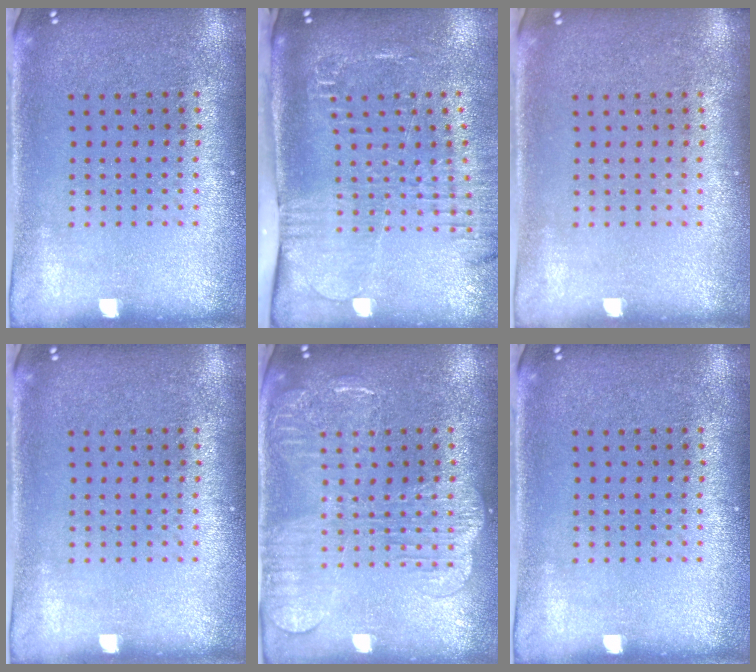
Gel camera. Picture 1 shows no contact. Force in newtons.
{"total": 2.5, "press": 2.1, "slide": 1.3}
{"total": 0.0}
{"total": 0.0}
{"total": 2.0, "press": 2.0, "slide": 0.4}
{"total": 0.0}